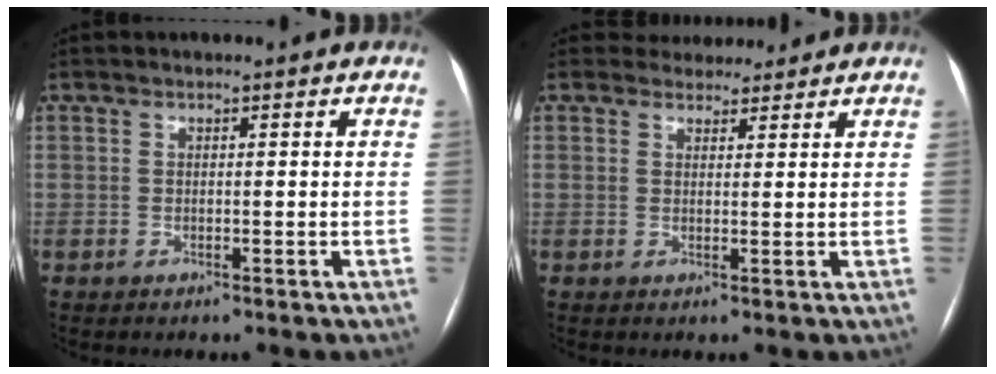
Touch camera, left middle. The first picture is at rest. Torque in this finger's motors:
{"motor_torque": [0.03, -0.04, -0.02, -0.02]}